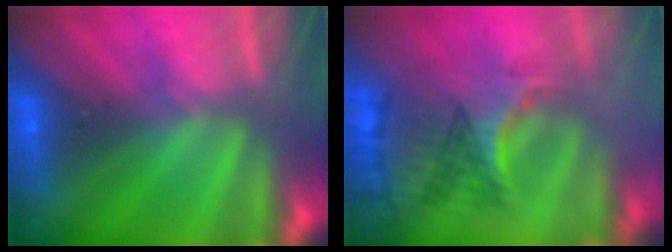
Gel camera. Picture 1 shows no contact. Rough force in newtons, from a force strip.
{"total": 2.9}